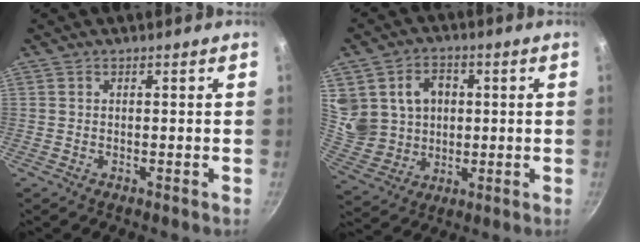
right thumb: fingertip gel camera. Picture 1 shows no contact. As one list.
[{"total": 13.4, "force": [2.9, 11.5, 6.3], "torque": [-0.101, -0.006, 0.070]}]